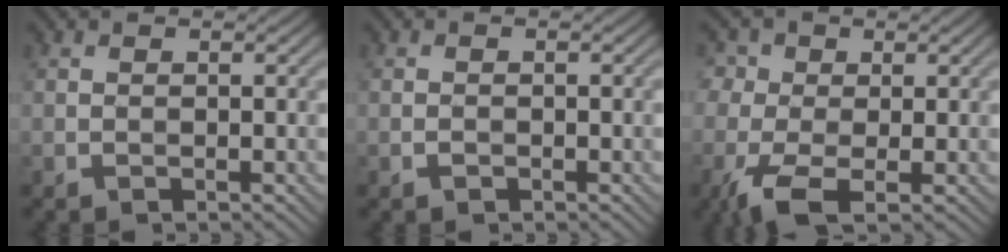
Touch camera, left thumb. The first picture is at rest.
{"total": 0.9, "force": [-0.5, 0.5, 0.5], "torque": [-0.008, -0.001, -0.009]}
{"total": 6.0, "force": [-2.2, 3.7, 4.2], "torque": [-0.102, -0.006, -0.056]}